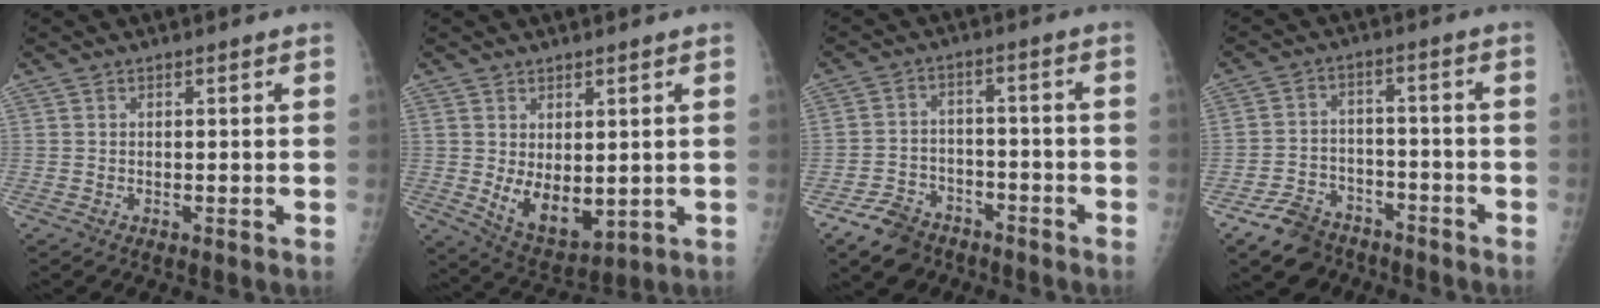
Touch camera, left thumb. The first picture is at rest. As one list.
[{"total": 8.5, "force": [0.2, 4.9, 6.9], "torque": [-0.093, -0.021, 0.026]}, {"total": 8.9, "force": [-6.5, 5.5, 2.6], "torque": [-0.033, 0.043, -0.109]}, {"total": 10.4, "force": [-7.7, 6.3, 2.9], "torque": [-0.038, 0.052, -0.125]}]